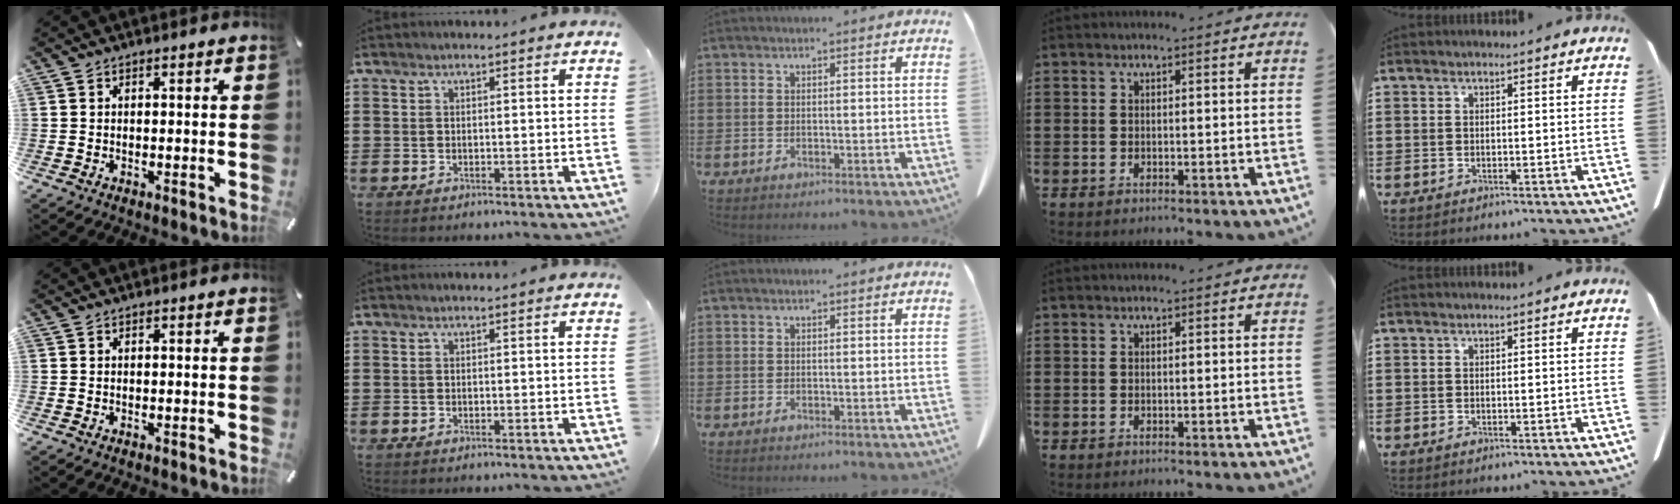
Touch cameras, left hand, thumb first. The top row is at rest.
{}